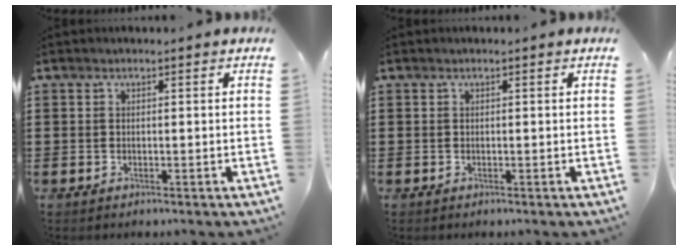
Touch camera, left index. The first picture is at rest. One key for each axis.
{"total": 0.0}